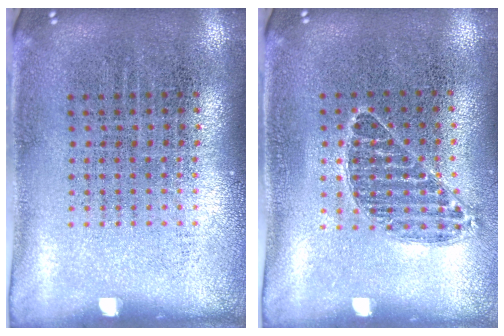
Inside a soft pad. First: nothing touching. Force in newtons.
{"total": 0.6, "press": 0.6, "slide": 0.1}